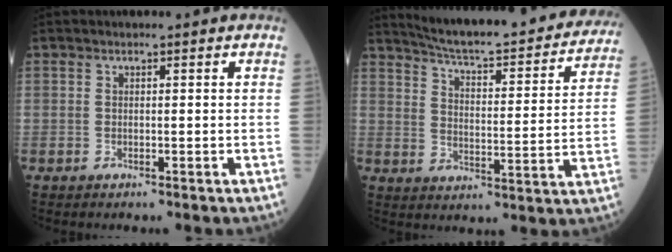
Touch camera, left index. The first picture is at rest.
{"total": 25.8, "force": [23.4, 3.8, 10.3], "torque": [-0.147, -0.042, 0.295]}